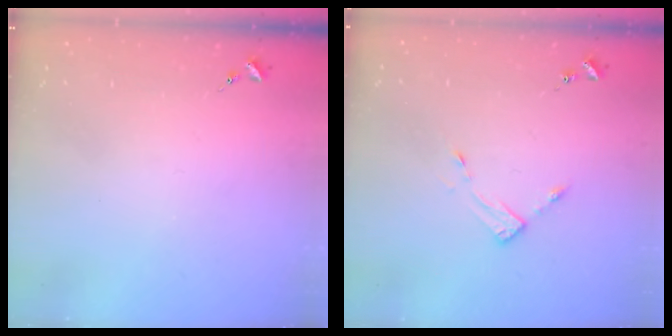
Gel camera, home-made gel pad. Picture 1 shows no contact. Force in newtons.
{"total": 3.2, "press": 3.2, "slide": 0.3}